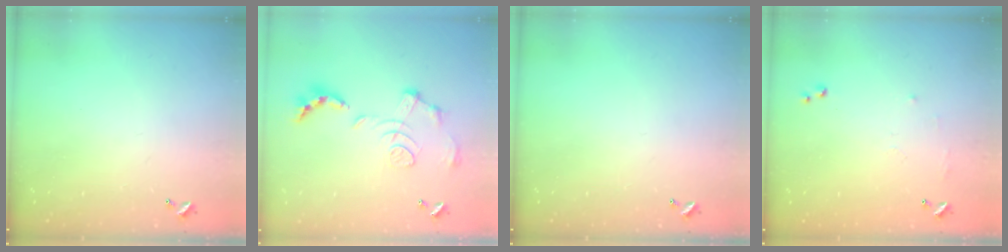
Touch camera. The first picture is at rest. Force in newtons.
{"total": 1.6, "press": 0.9, "slide": 1.3}
{"total": 0.0}
{"total": 6.1, "press": 6.1, "slide": 0.8}